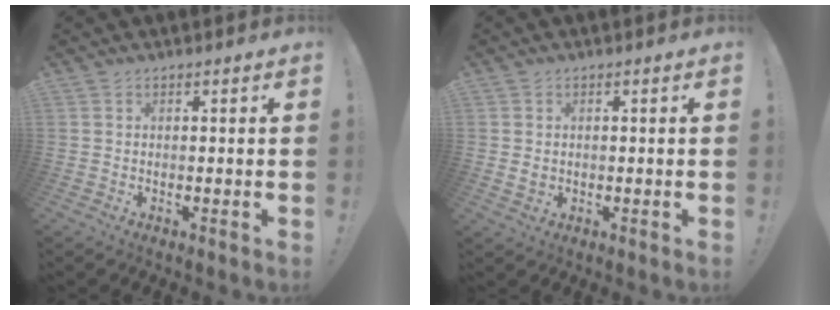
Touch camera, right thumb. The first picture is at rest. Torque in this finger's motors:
{"motor_torque": [-0.33, 0.13, -0.21, 0.26, 0.11]}